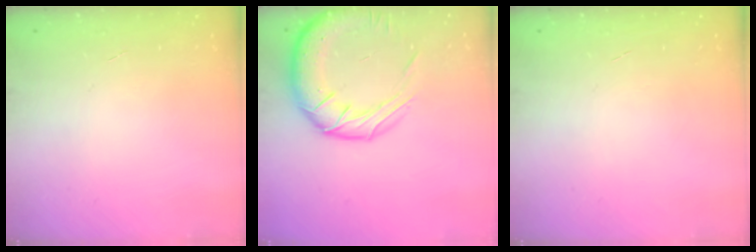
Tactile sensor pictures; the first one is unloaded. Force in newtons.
{"total": 18.2, "press": 17.8, "slide": 3.6}
{"total": 0.0}